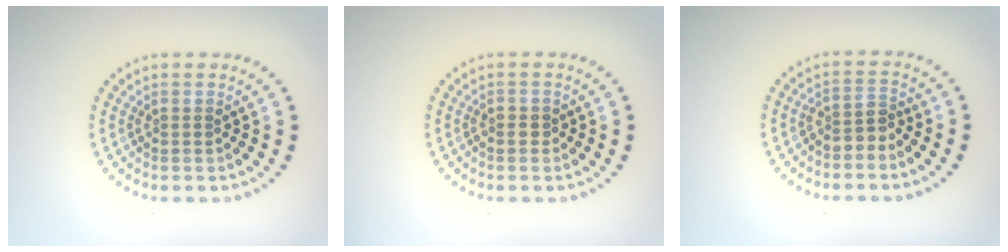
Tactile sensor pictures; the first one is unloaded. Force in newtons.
{"total": 0.5, "press": 0.4, "slide": 0.3}
{"total": 1.9, "press": 1.4, "slide": 1.2}